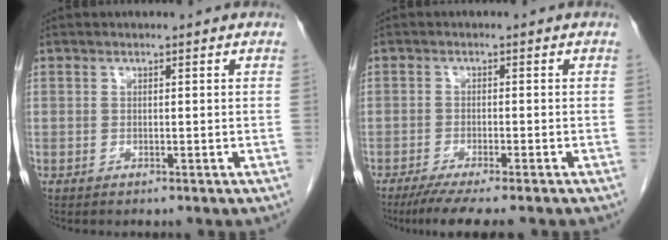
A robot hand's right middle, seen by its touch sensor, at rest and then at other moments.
{"total": 6.6, "force": [-5.3, 0.2, 3.9], "torque": [-0.056, -0.014, -0.082]}